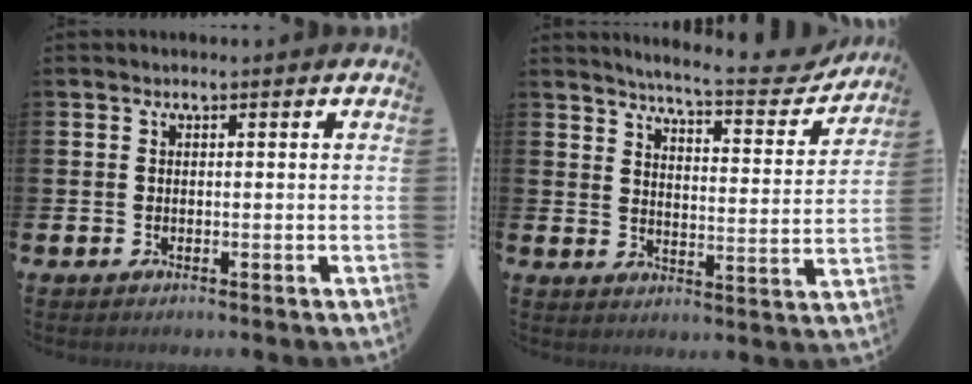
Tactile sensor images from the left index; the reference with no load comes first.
{"total": 6.9, "force": [6.6, 0.6, 2.1], "torque": [-0.055, -0.048, 0.108]}